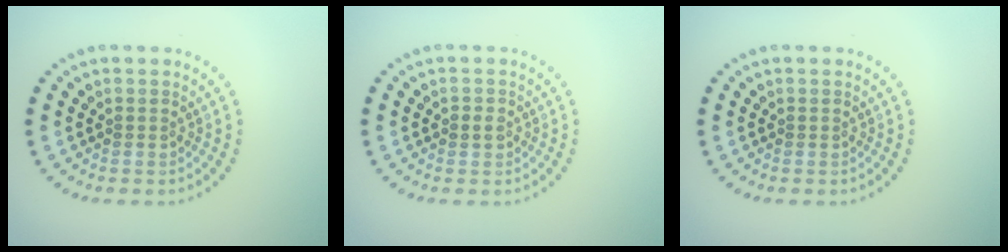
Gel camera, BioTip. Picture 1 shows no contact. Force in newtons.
{"total": 1.1, "press": 1.0, "slide": 0.3}
{"total": 0.0}